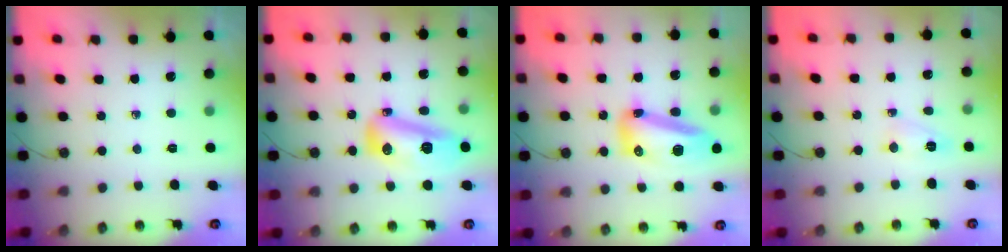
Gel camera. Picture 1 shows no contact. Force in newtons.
{"total": 13.4, "press": 13.4, "slide": 1.2}
{"total": 15.0, "press": 14.9, "slide": 1.3}
{"total": 3.2, "press": 3.2, "slide": 0.7}